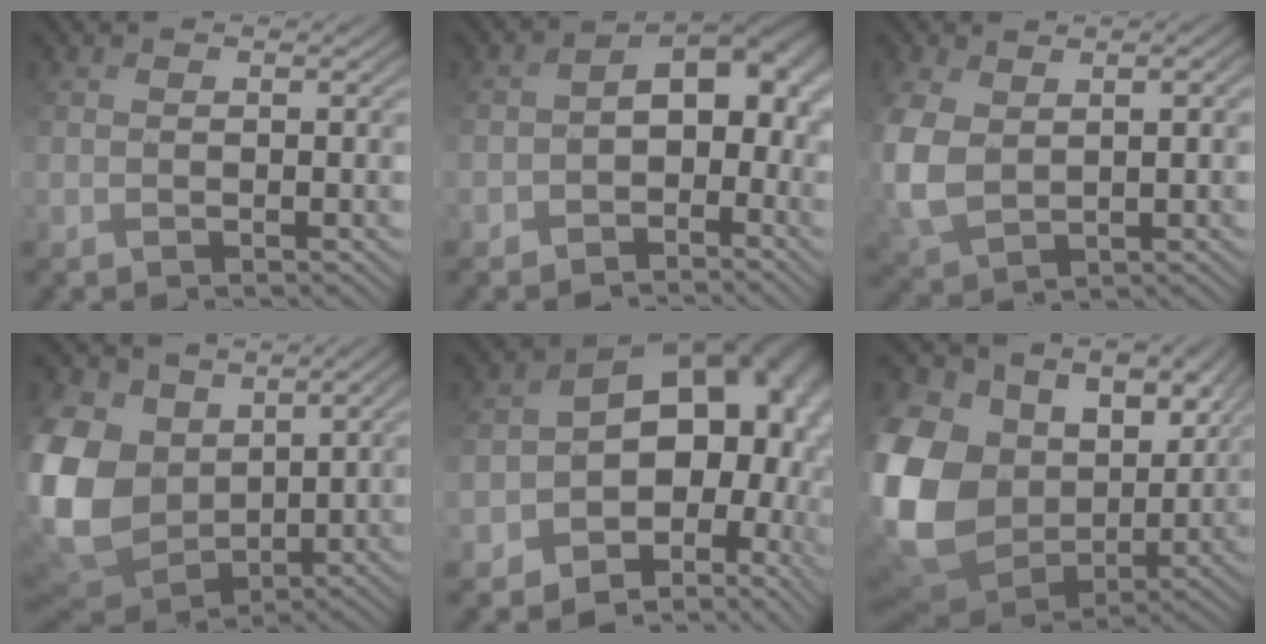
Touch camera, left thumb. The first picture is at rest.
{"total": 6.9, "force": [-1.8, 4.2, 5.2], "torque": [-0.071, -0.001, -0.039]}
{"total": 7.7, "force": [1.0, 4.8, 5.9], "torque": [-0.157, -0.005, 0.029]}
{"total": 14.8, "force": [2.8, 11.3, 9.2], "torque": [-0.278, -0.012, 0.057]}
{"total": 16.4, "force": [-1.2, 11.6, 11.6], "torque": [-0.136, -0.028, 0.020]}
{"total": 19.5, "force": [3.0, 14.9, 12.1], "torque": [-0.313, -0.014, 0.090]}